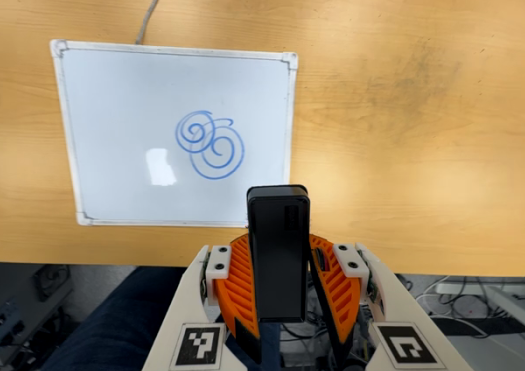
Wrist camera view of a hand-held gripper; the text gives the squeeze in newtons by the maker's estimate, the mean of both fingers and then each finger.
{"total": 6.6, "left": 6.2, "right": 6.9}